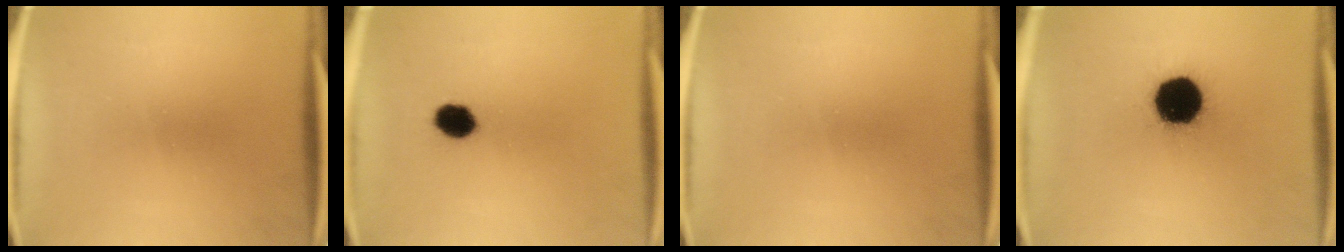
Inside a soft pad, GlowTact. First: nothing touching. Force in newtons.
{"total": 5.4}
{"total": 0.0}
{"total": 19.2}